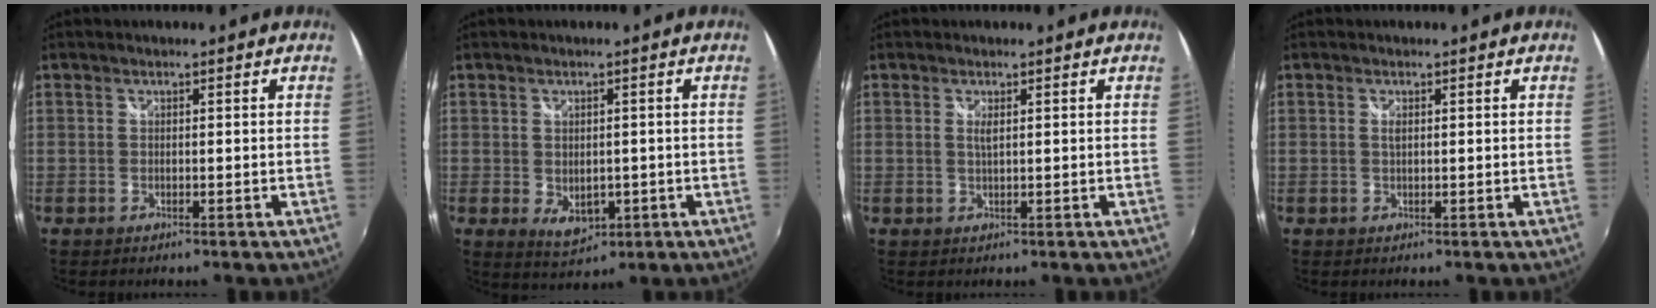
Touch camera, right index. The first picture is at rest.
{"total": 5.1, "force": [-0.8, 3.7, 3.5], "torque": [-0.061, -0.013, -0.005]}
{"total": 1.3, "force": [0.4, 0.1, 1.3], "torque": [-0.023, -0.002, 0.007]}
{"total": 0.9, "force": [0.2, 0.3, 0.8], "torque": [-0.015, 0.000, 0.003]}